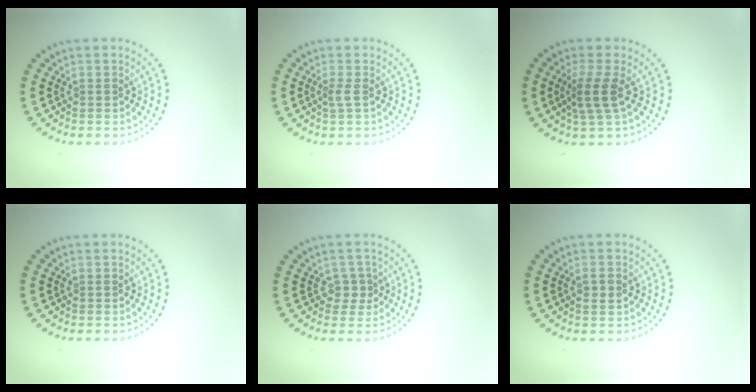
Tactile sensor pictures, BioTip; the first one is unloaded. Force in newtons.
{"total": 0.9, "press": 0.6, "slide": 0.7}
{"total": 2.5, "press": 1.9, "slide": 1.7}
{"total": 0.0}
{"total": 1.6, "press": 1.3, "slide": 1.0}
{"total": 1.1, "press": 1.1, "slide": 0.3}